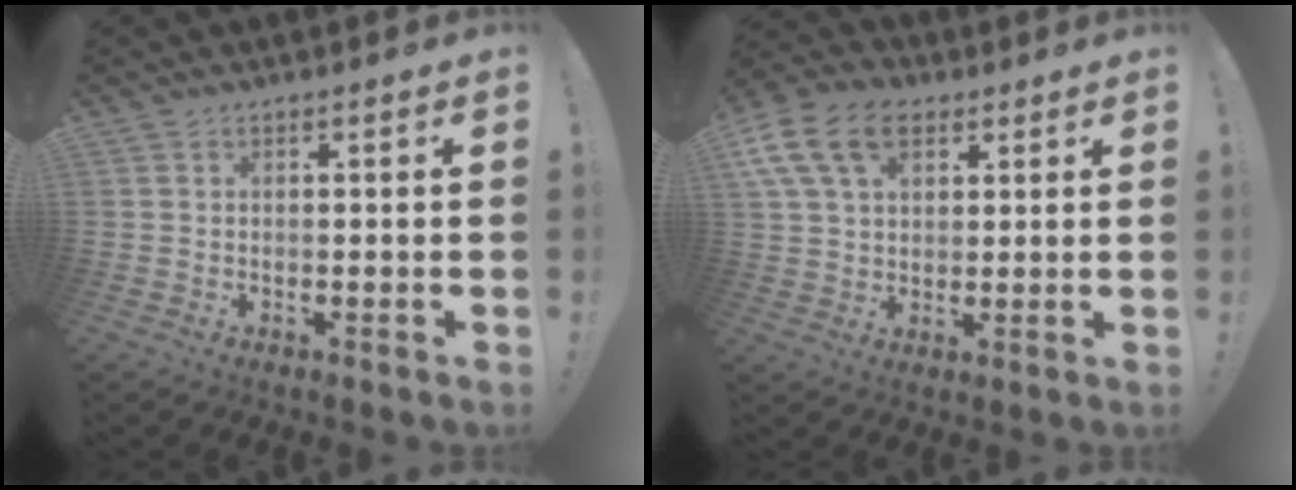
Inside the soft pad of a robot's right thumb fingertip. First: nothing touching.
{"total": 14.9, "force": [6.4, 9.7, 9.2], "torque": [-0.165, -0.019, 0.122]}